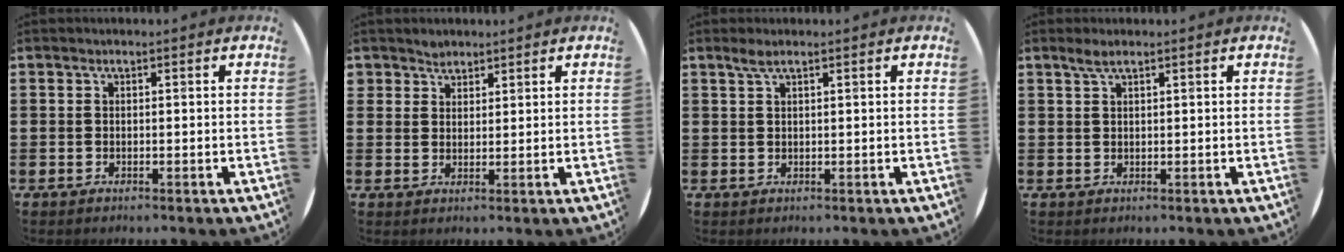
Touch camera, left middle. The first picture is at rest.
{"total": 2.2, "force": [1.9, 1.1, -0.1], "torque": [-0.001, 0.005, 0.038]}
{"total": 1.6, "force": [1.1, 0.2, 1.1], "torque": [-0.023, 0.003, 0.019]}
{"total": 1.7, "force": [1.2, 0.2, 1.1], "torque": [-0.023, 0.003, 0.022]}